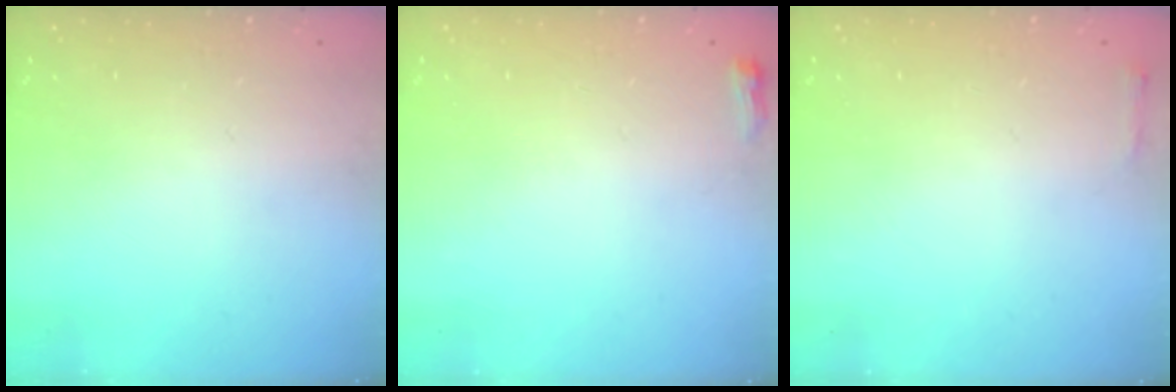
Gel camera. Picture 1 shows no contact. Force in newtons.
{"total": 3.5, "press": 3.4, "slide": 0.8}
{"total": 2.3, "press": 2.3, "slide": 0.5}